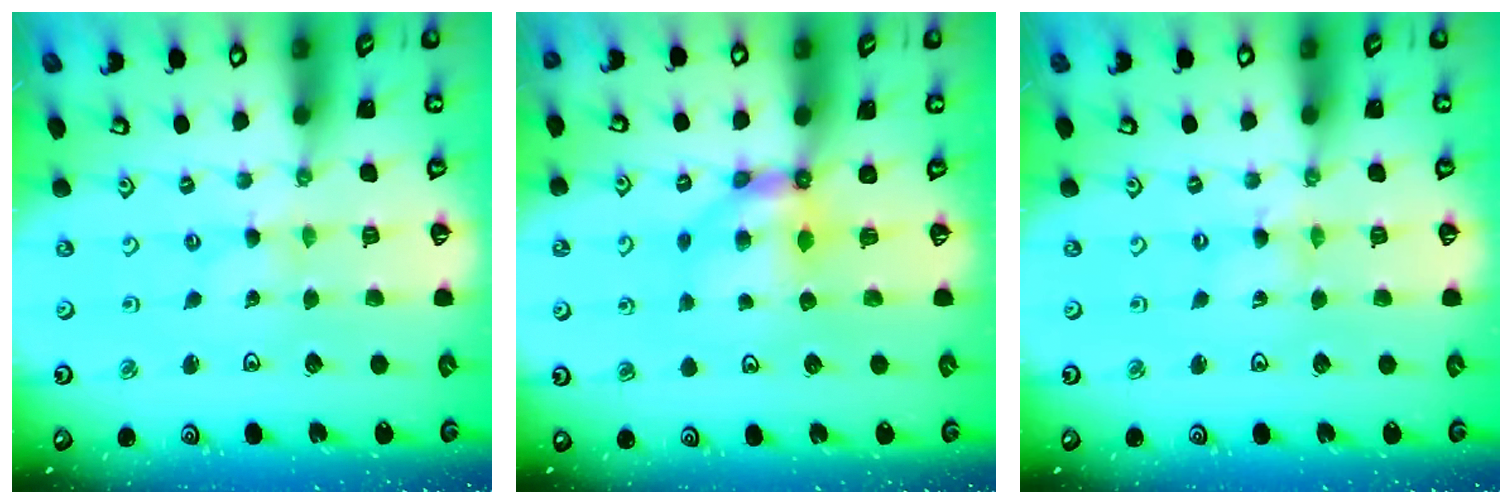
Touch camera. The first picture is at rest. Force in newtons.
{"total": 7.4, "press": 7.4, "slide": 0.1}
{"total": 0.7, "press": 0.7, "slide": 0.2}